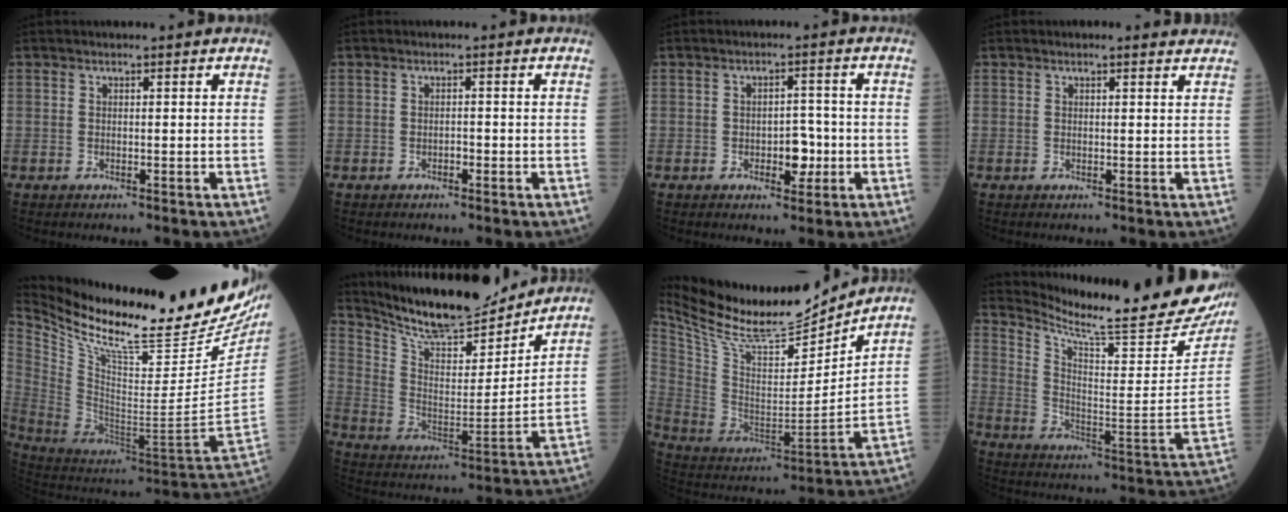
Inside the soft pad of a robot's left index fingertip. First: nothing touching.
{"total": 0.7, "force": [-0.6, 0.2, 0.3], "torque": [-0.001, -0.001, -0.012]}
{"total": 3.7, "force": [-1.2, 2.0, 2.8], "torque": [-0.031, 0.001, -0.016]}
{"total": 2.0, "force": [2.0, 0.4, 0.4], "torque": [-0.011, -0.001, 0.012]}
{"total": 32.1, "force": [26.7, 4.2, 17.4], "torque": [-0.304, -0.094, 0.393]}
{"total": 16.9, "force": [15.7, 2.5, 5.6], "torque": [-0.110, -0.017, 0.262]}
{"total": 20.5, "force": [18.9, 2.5, 7.4], "torque": [-0.159, -0.027, 0.324]}
{"total": 24.4, "force": [22.3, 1.1, 9.8], "torque": [-0.166, -0.116, 0.299]}